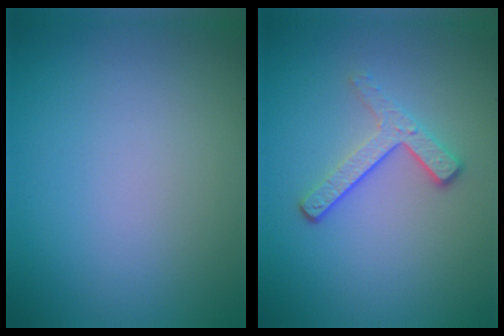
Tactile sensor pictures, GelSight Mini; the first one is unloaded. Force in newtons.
{"total": 3.0, "press": 2.3, "slide": 2.0}